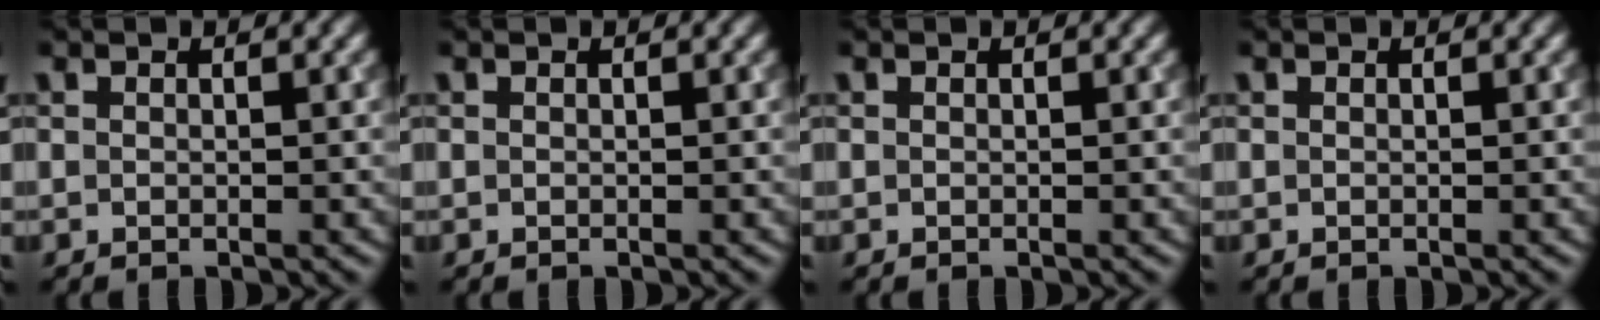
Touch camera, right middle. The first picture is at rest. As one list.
[{"total": 0.0}, {"total": 0.0}, {"total": 0.0}]